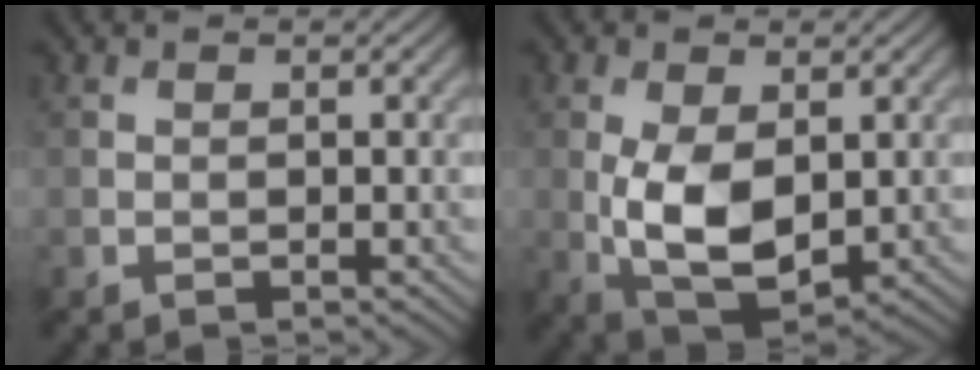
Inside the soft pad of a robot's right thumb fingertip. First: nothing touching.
{"total": 8.5, "force": [-0.4, 4.6, 7.2], "torque": [-0.155, -0.011, 0.002]}